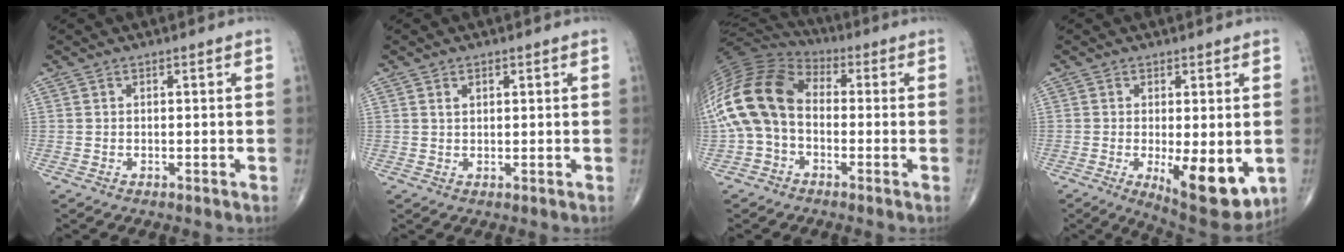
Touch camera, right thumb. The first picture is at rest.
{"total": 1.6, "force": [0.8, 0.9, 1.0], "torque": [-0.019, -0.001, 0.017]}
{"total": 17.7, "force": [-1.2, 12.1, 12.9], "torque": [-0.272, 0.043, -0.033]}
{"total": 12.4, "force": [-2.7, 4.6, 11.3], "torque": [-0.148, -0.026, -0.024]}